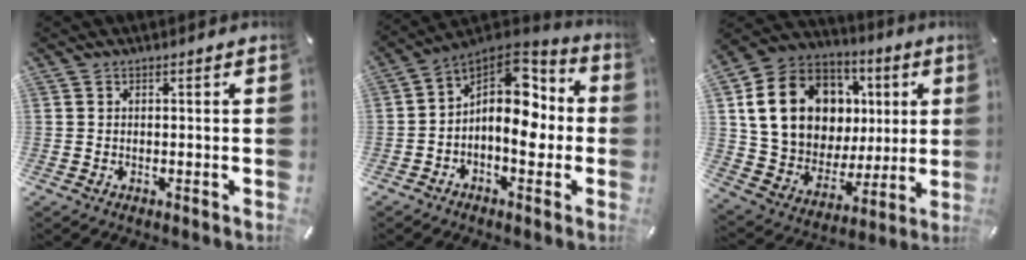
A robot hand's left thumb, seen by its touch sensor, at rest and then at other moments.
{"total": 13.2, "force": [-0.2, 8.2, 10.3], "torque": [-0.157, -0.013, -0.008]}
{"total": 19.5, "force": [6.1, 15.3, 10.6], "torque": [-0.203, -0.020, 0.123]}